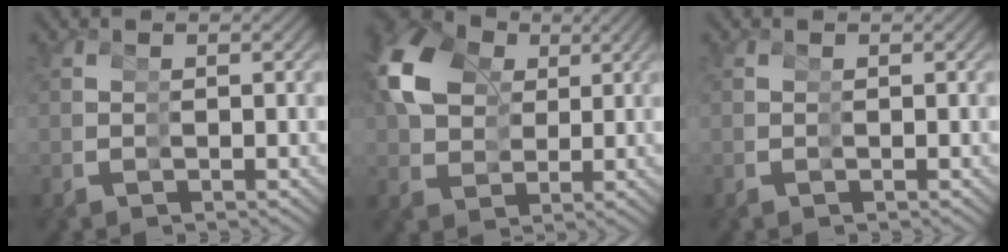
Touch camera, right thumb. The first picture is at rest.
{"total": 10.8, "force": [4.1, 8.0, 6.0], "torque": [-0.115, 0.017, 0.061]}
{"total": 0.0}